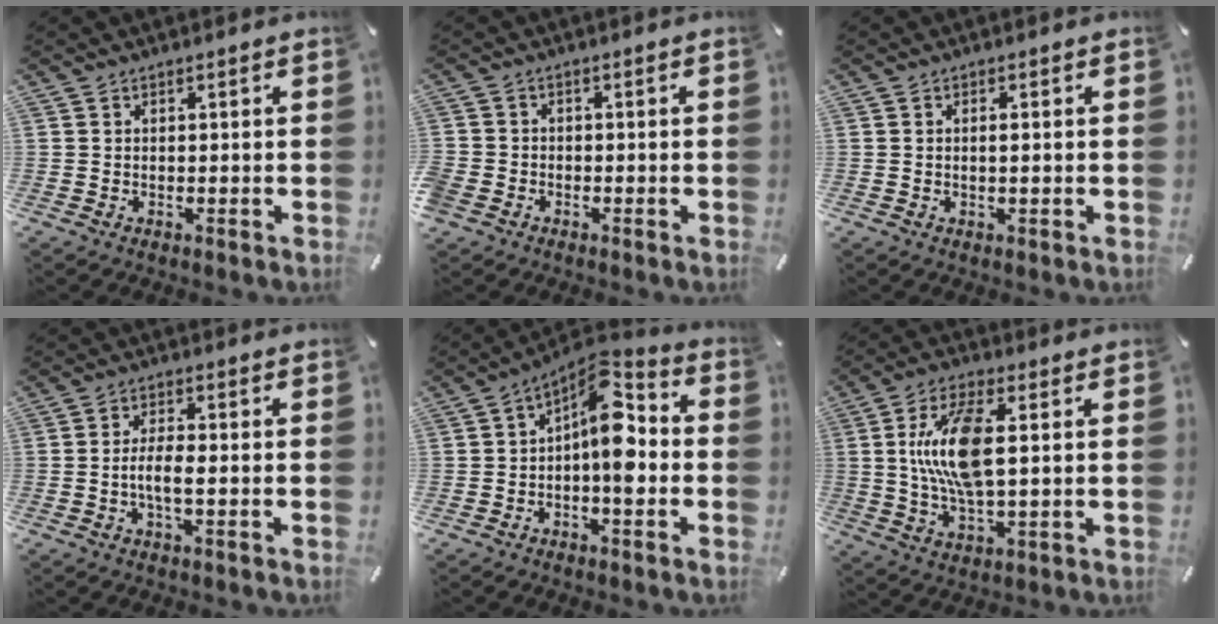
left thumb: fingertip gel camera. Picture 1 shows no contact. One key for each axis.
{"total": 2.5, "fx": -1.5, "fy": 1.9, "fz": 0.8, "tx": -0.016, "ty": 0.006, "tz": -0.031}
{"total": 1.4, "fx": 0.1, "fy": 0.3, "fz": 1.4, "tx": -0.028, "ty": -0.002, "tz": 0.001}
{"total": 5.1, "fx": -1.1, "fy": 1.5, "fz": 4.8, "tx": -0.099, "ty": -0.002, "tz": -0.024}
{"total": 11.0, "fx": 0.6, "fy": 5.2, "fz": 9.7, "tx": -0.162, "ty": -0.021, "tz": 0.009}
{"total": 14.2, "fx": 1.9, "fy": 5.7, "fz": 12.9, "tx": -0.275, "ty": -0.004, "tz": 0.028}